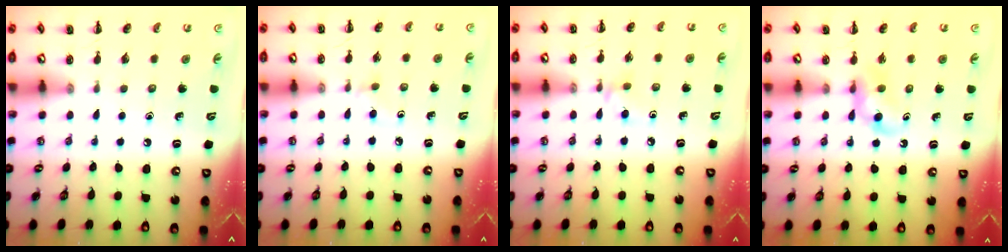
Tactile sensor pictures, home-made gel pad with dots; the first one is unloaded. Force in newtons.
{"total": 2.0, "press": 1.8, "slide": 0.8}
{"total": 4.6, "press": 4.3, "slide": 1.8}
{"total": 5.2, "press": 5.0, "slide": 1.5}